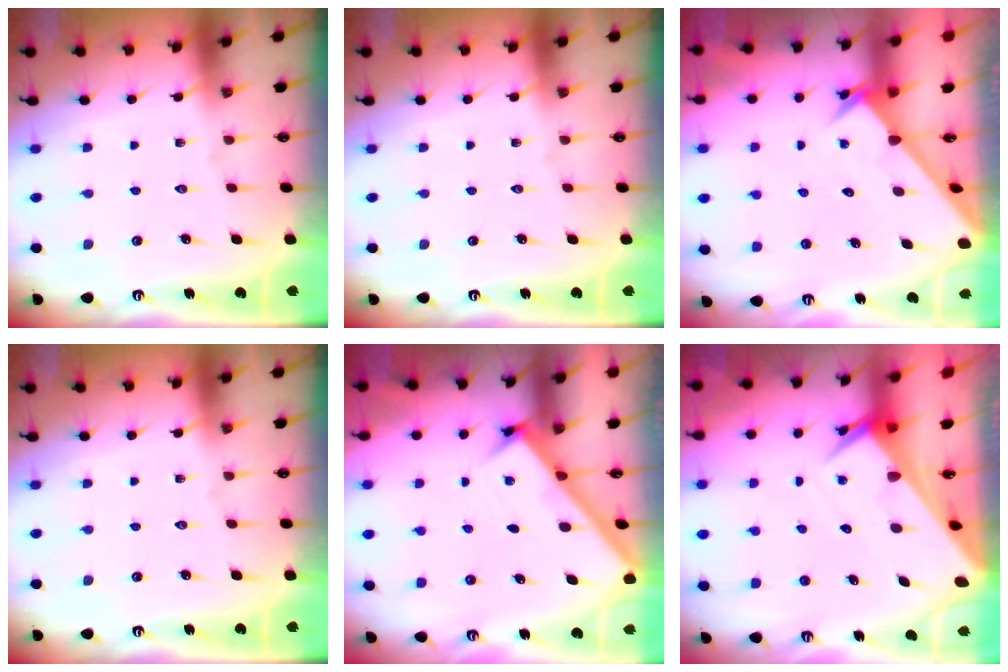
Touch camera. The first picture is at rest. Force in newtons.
{"total": 0.0}
{"total": 2.5, "press": 2.5, "slide": 0.2}
{"total": 0.0}
{"total": 2.1, "press": 2.1, "slide": 0.2}
{"total": 4.2, "press": 4.1, "slide": 0.3}